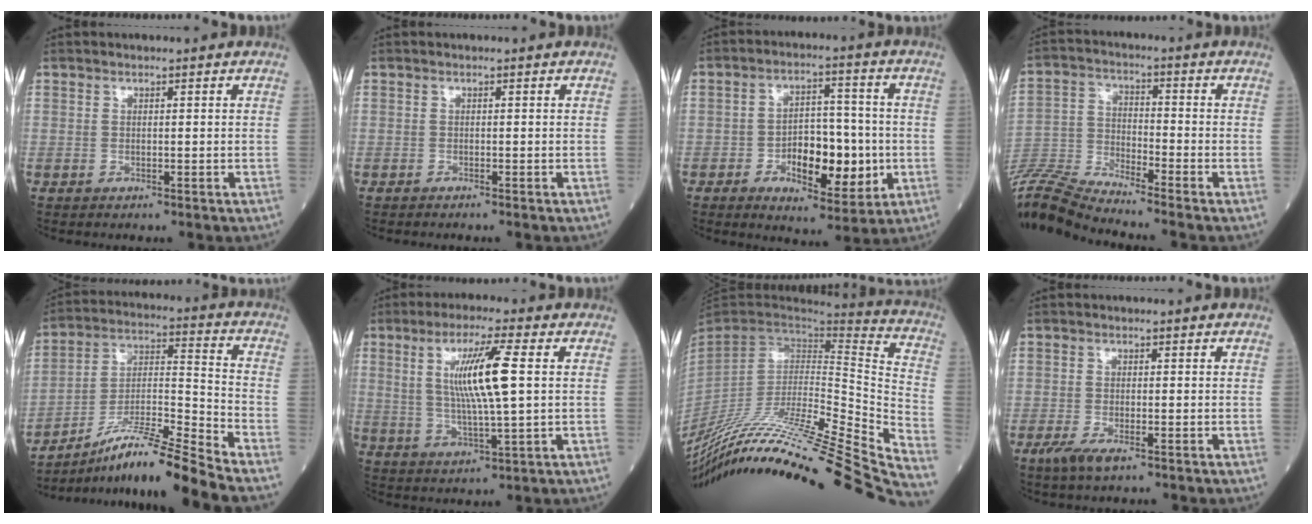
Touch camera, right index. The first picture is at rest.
{"total": 1.0, "force": [-0.9, -0.1, 0.5], "torque": [-0.008, -0.001, -0.013]}
{"total": 10.7, "force": [-2.6, 4.9, 9.1], "torque": [-0.139, 0.009, -0.039]}
{"total": 13.0, "force": [-12.5, -1.7, 3.0], "torque": [-0.068, 0.000, -0.245]}
{"total": 14.4, "force": [-12.1, -2.4, 7.5], "torque": [-0.135, 0.000, -0.216]}
{"total": 10.3, "force": [2.1, 0.3, 10.0], "torque": [-0.192, -0.001, 0.041]}
{"total": 39.5, "force": [-33.8, 0.2, 20.6], "torque": [-0.247, -0.089, -0.509]}
{"total": 3.4, "force": [-2.0, 0.9, 2.5], "torque": [-0.055, -0.007, -0.037]}